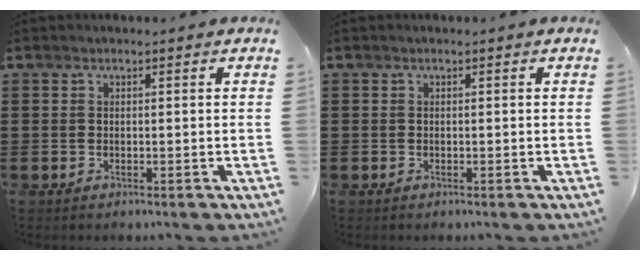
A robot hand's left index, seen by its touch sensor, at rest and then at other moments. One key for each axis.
{"total": 0.0}